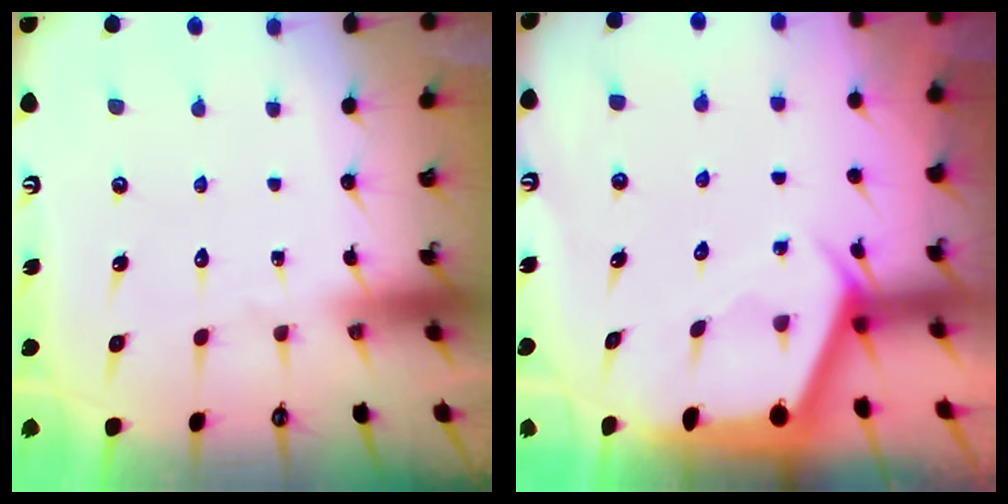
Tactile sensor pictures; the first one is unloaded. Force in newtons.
{"total": 2.3, "press": 2.3, "slide": 0.3}